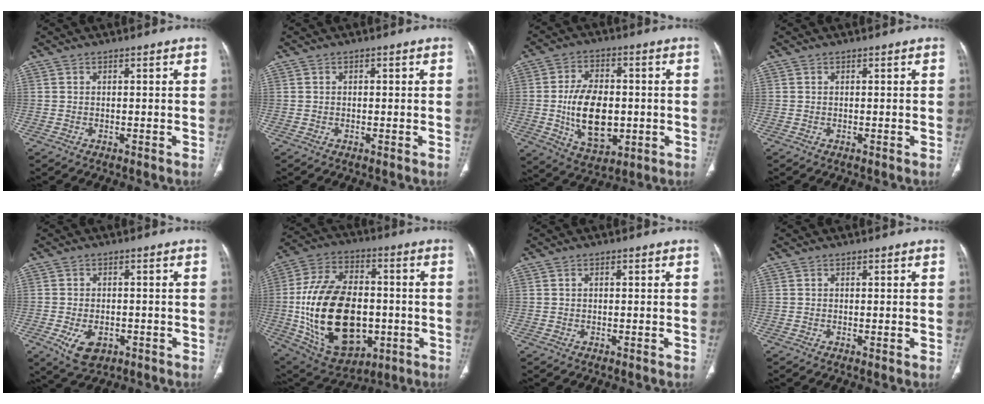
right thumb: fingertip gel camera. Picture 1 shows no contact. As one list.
[{"total": 0.6, "force": [0.1, 0.4, 0.4], "torque": [-0.006, 0.001, 0.003]}, {"total": 14.6, "force": [-1.4, 9.0, 11.4], "torque": [-0.172, 0.000, -0.010]}, {"total": 0.0}, {"total": 6.3, "force": [-2.4, 4.0, 4.2], "torque": [-0.071, 0.003, -0.030]}, {"total": 27.5, "force": [-3.5, 17.3, 21.1], "torque": [-0.377, 0.013, -0.029]}, {"total": 0.5, "force": [0.1, 0.3, 0.4], "torque": [-0.008, 0.002, 0.003]}, {"total": 0.6, "force": [-0.1, 0.1, 0.5], "torque": [-0.014, -0.004, 0.000]}]